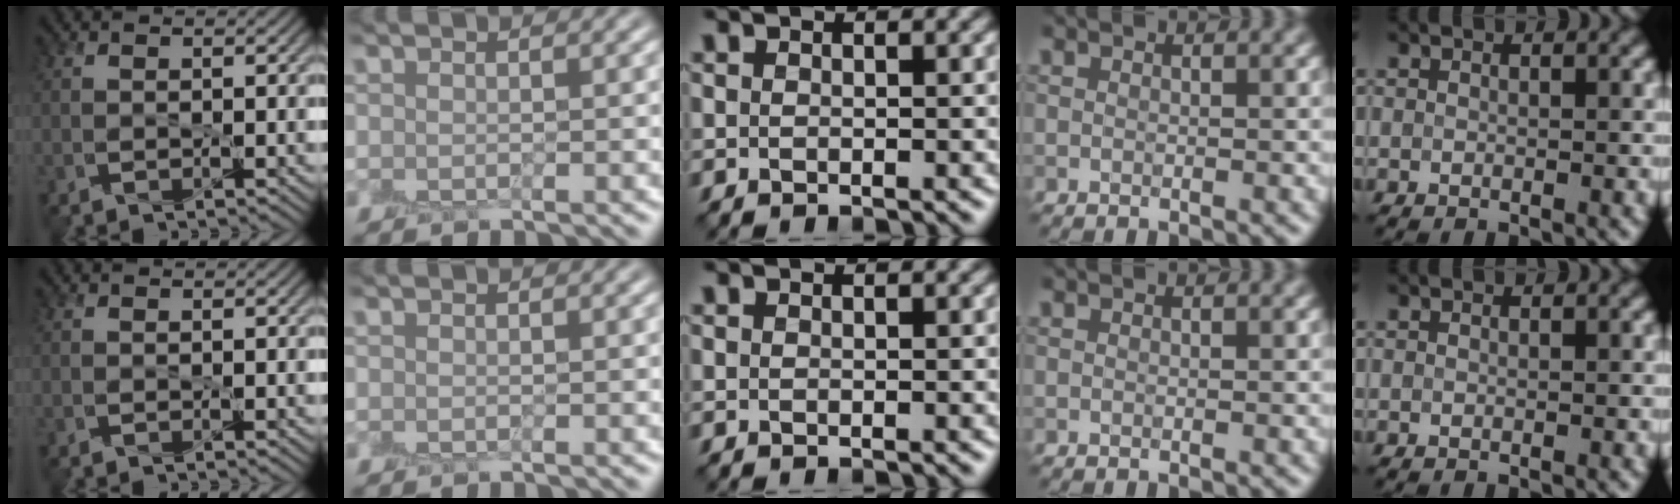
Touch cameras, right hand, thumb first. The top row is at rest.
{}